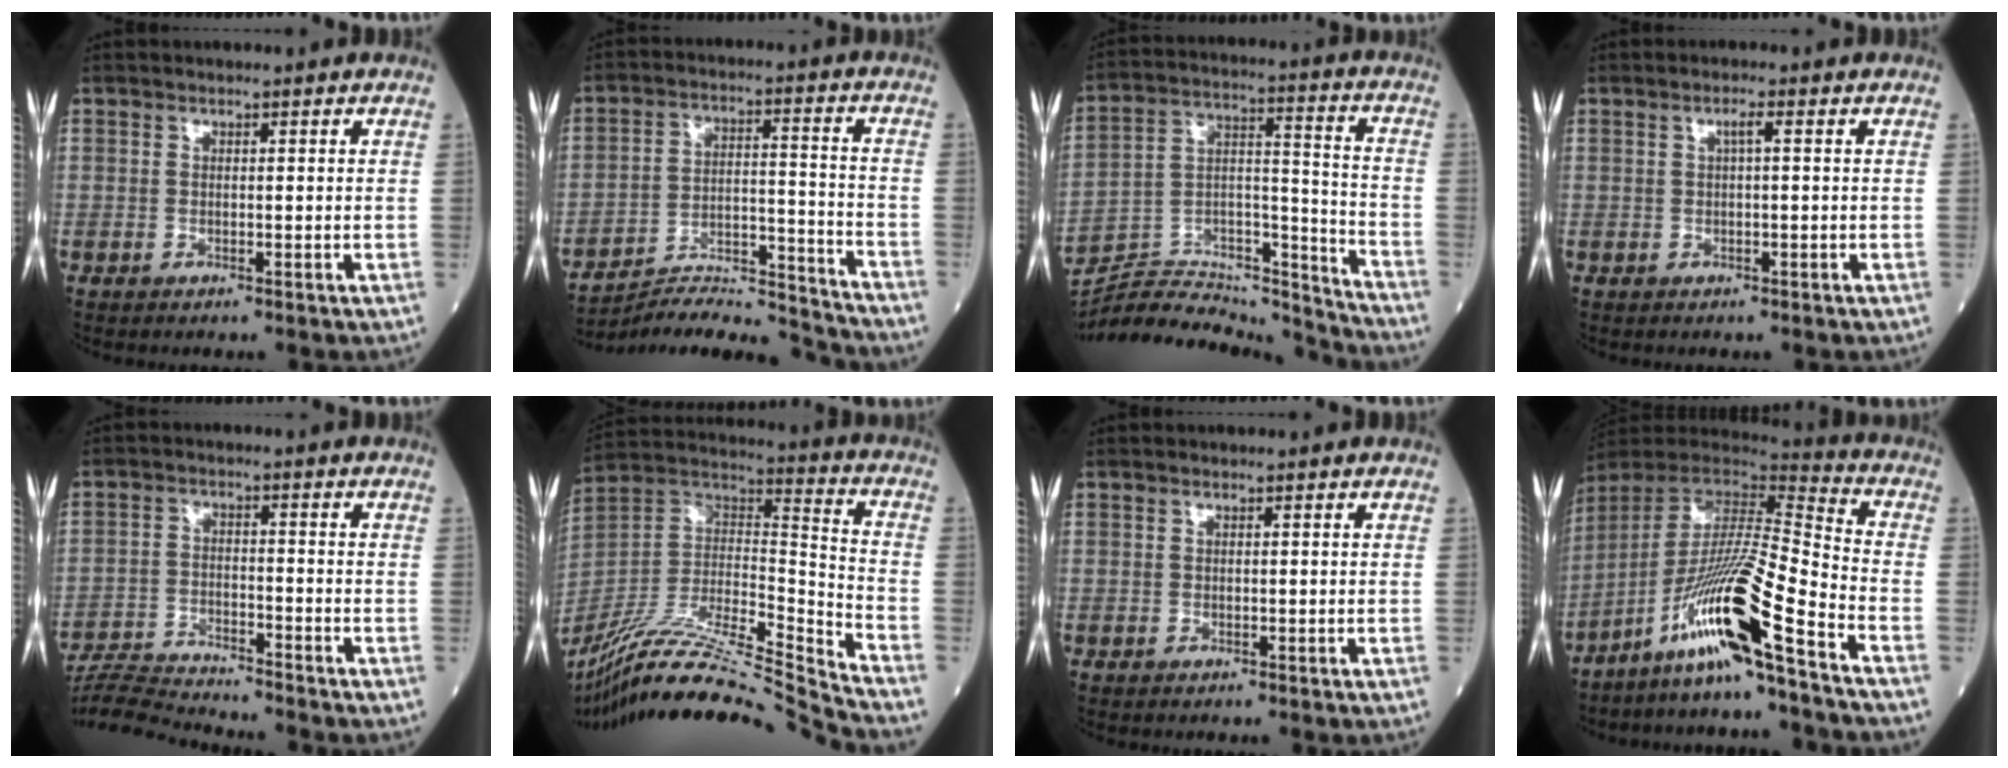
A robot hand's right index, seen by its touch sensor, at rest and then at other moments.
{"total": 15.6, "force": [-15.4, -0.9, 2.2], "torque": [-0.041, 0.022, -0.246]}
{"total": 20.5, "force": [-20.2, 1.6, 3.1], "torque": [-0.062, 0.043, -0.324]}
{"total": 1.4, "force": [0.3, 0.1, 1.4], "torque": [-0.026, 0.003, 0.005]}
{"total": 8.8, "force": [-8.6, -1.5, 1.0], "torque": [-0.019, -0.010, -0.157]}
{"total": 26.2, "force": [-23.5, -1.4, 11.5], "torque": [-0.224, -0.023, -0.405]}
{"total": 0.0}
{"total": 16.8, "force": [-10.4, -1.2, 13.2], "torque": [-0.264, -0.021, -0.197]}